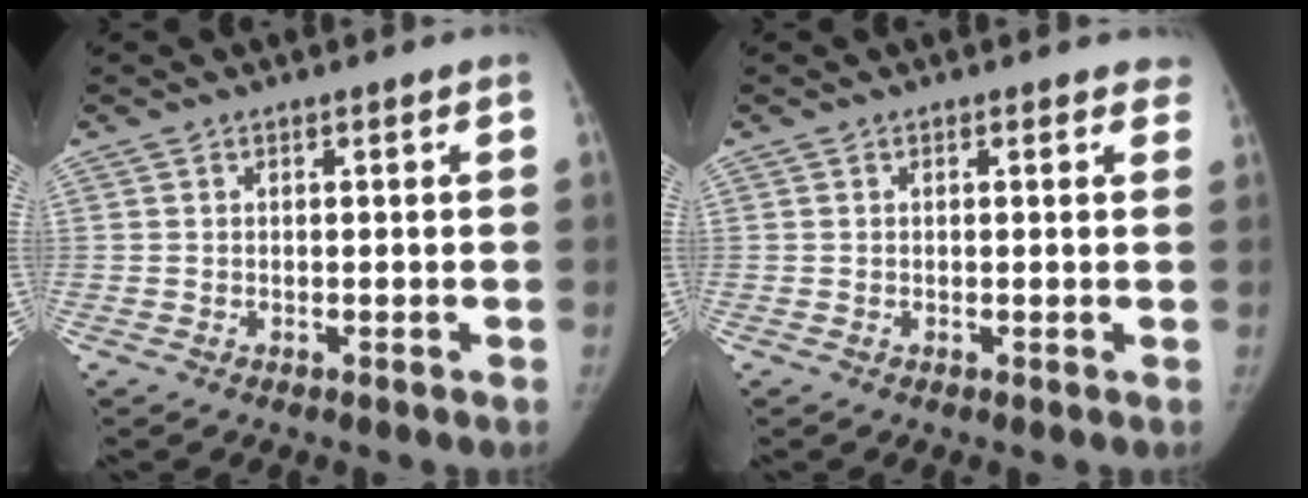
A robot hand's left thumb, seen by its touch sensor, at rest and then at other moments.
{"total": 1.8, "force": [1.4, 0.9, 0.4], "torque": [0.020, -0.003, 0.003]}